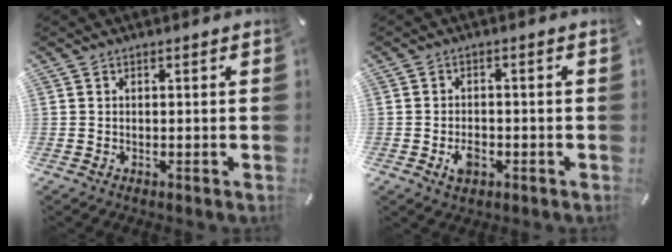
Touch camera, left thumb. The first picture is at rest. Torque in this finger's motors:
{"motor_torque": [-0.03, 0.02, 0.03, -0.01, 0.01]}